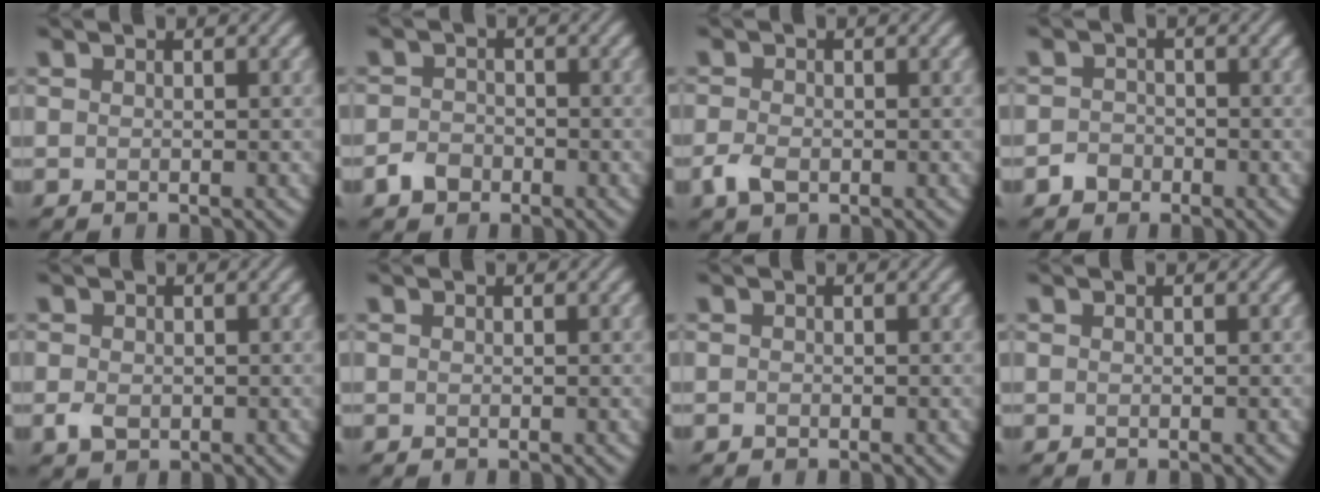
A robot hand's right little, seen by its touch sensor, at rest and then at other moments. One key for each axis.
{"total": 2.3, "fx": -1.7, "fy": 1.5, "fz": 0.7, "tx": -0.007, "ty": 0.006, "tz": -0.034}
{"total": 2.5, "fx": -1.2, "fy": 1.6, "fz": 1.6, "tx": -0.037, "ty": 0.000, "tz": -0.025}
{"total": 1.9, "fx": -1.4, "fy": 1.2, "fz": 0.3, "tx": 0.004, "ty": 0.007, "tz": -0.026}
{"total": 2.0, "fx": -0.7, "fy": 1.5, "fz": 1.1, "tx": -0.024, "ty": 0.001, "tz": -0.013}
{"total": 0.0}
{"total": 0.7, "fx": -0.6, "fy": 0.3, "fz": 0.1, "tx": 0.000, "ty": 0.001, "tz": -0.011}
{"total": 0.0}